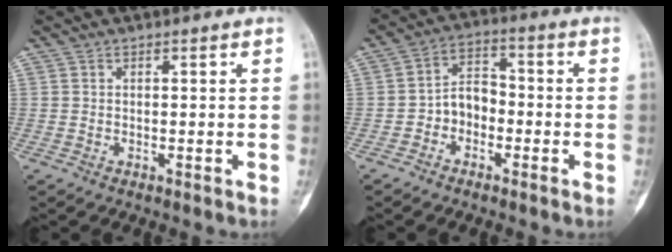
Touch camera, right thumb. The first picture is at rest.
{"total": 5.9, "force": [-2.1, 4.5, 3.2], "torque": [-0.033, 0.032, -0.051]}